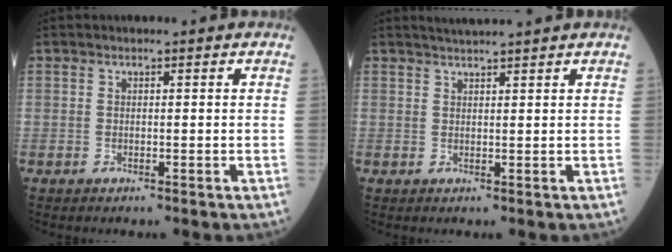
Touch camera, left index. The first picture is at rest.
{"total": 3.6, "force": [3.3, -0.7, 1.4], "torque": [-0.016, 0.020, 0.053]}